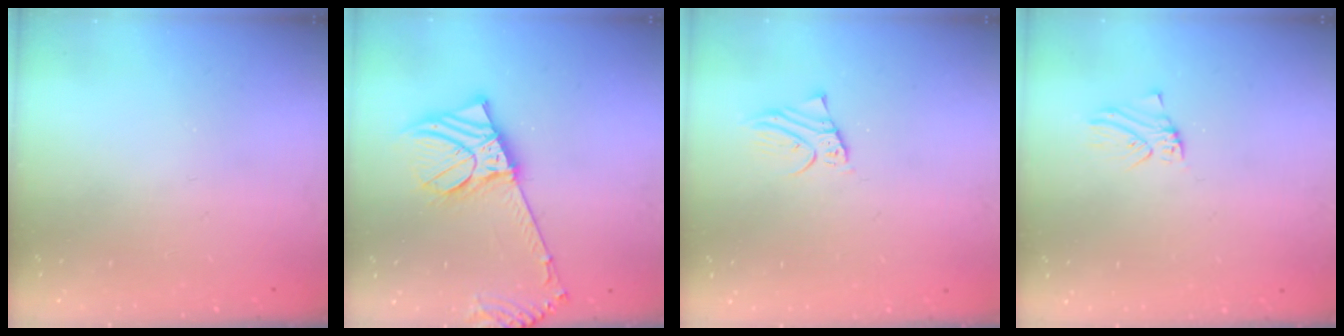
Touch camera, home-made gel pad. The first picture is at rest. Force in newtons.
{"total": 12.1, "press": 11.8, "slide": 2.5}
{"total": 2.4, "press": 2.4, "slide": 0.1}
{"total": 0.0}